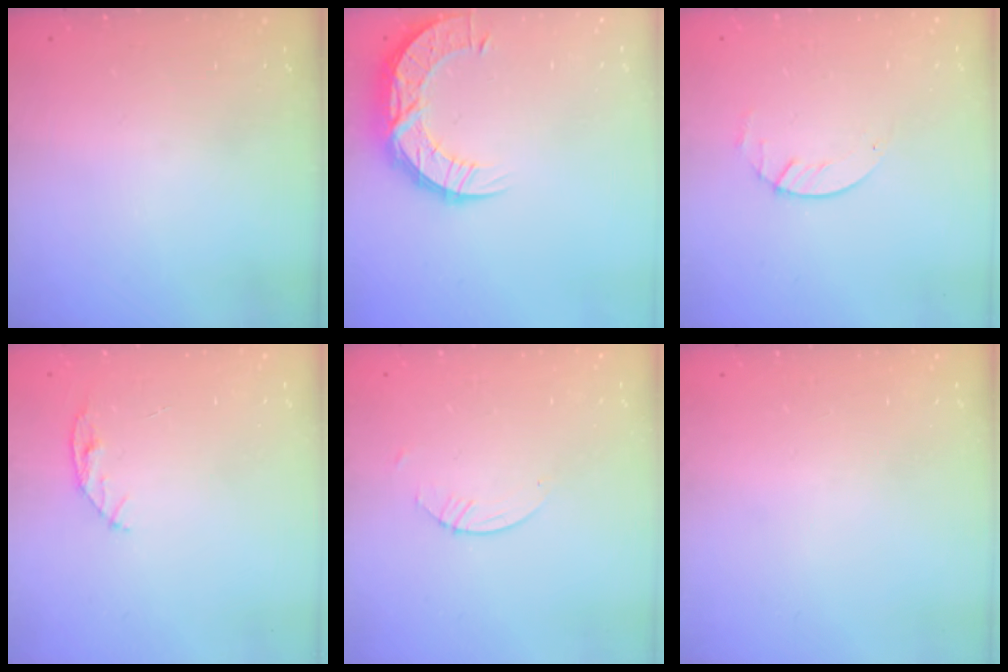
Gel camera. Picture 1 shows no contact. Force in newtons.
{"total": 12.8, "press": 12.8, "slide": 0.9}
{"total": 1.8, "press": 1.8, "slide": 0.2}
{"total": 4.8, "press": 4.8, "slide": 0.5}
{"total": 0.8, "press": 0.8, "slide": 0.2}
{"total": 0.0}